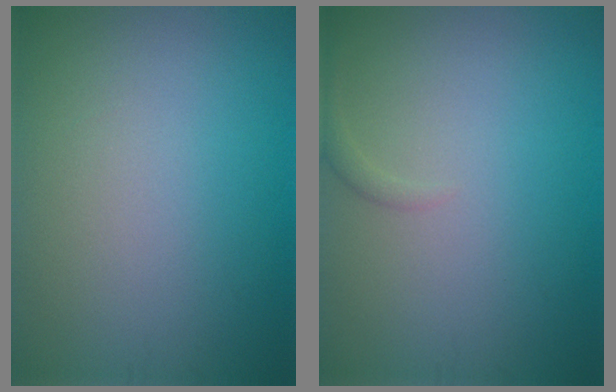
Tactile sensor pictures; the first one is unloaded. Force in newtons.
{"total": 0.8, "press": 0.8, "slide": 0.1}